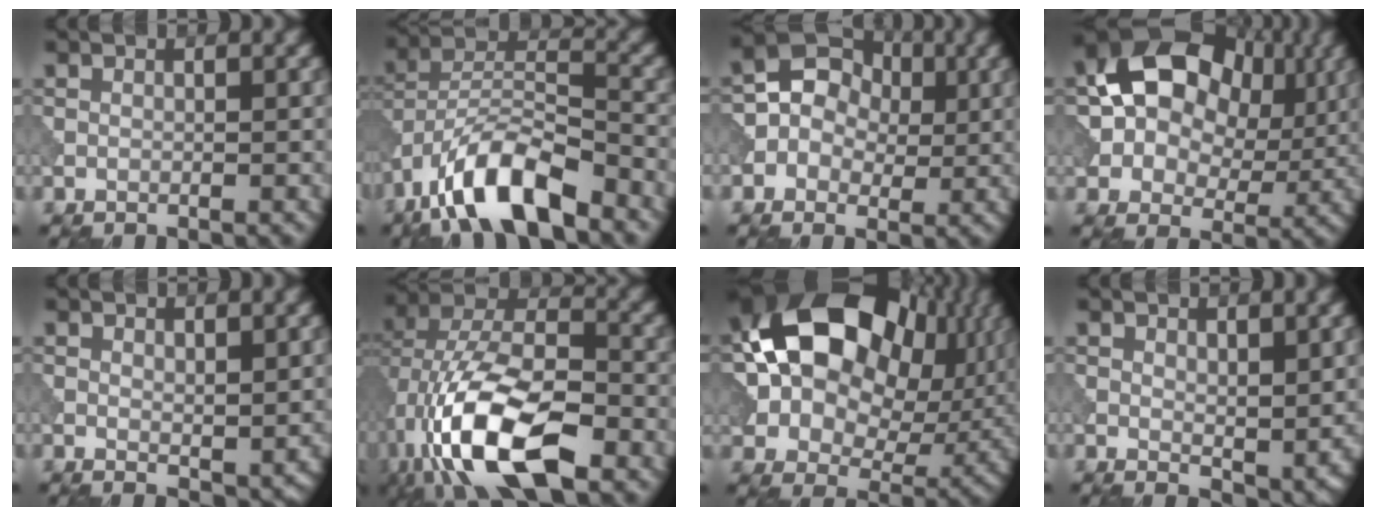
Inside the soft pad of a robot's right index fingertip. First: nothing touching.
{"total": 10.0, "force": [-6.7, 3.4, 6.6], "torque": [-0.113, 0.010, -0.130]}
{"total": 6.4, "force": [0.4, 5.5, 3.4], "torque": [-0.039, 0.026, -0.017]}
{"total": 12.6, "force": [3.2, 9.3, 7.9], "torque": [-0.129, 0.019, 0.046]}
{"total": 1.5, "force": [0.8, 0.6, 1.1], "torque": [-0.016, -0.008, 0.019]}
{"total": 14.0, "force": [-5.5, 6.6, 11.0], "torque": [-0.215, -0.008, -0.105]}
{"total": 20.4, "force": [4.4, 14.4, 13.8], "torque": [-0.255, 0.015, 0.075]}
{"total": 3.3, "force": [1.4, 1.7, 2.5], "torque": [-0.039, -0.012, 0.030]}